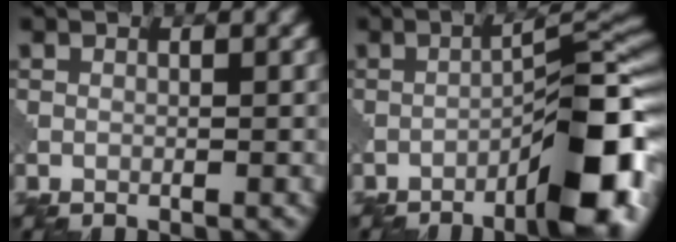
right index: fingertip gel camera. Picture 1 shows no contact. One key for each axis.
{"total": 9.9, "fx": -5.5, "fy": 2.3, "fz": 8.0, "tx": -0.109, "ty": 0.012, "tz": -0.077}